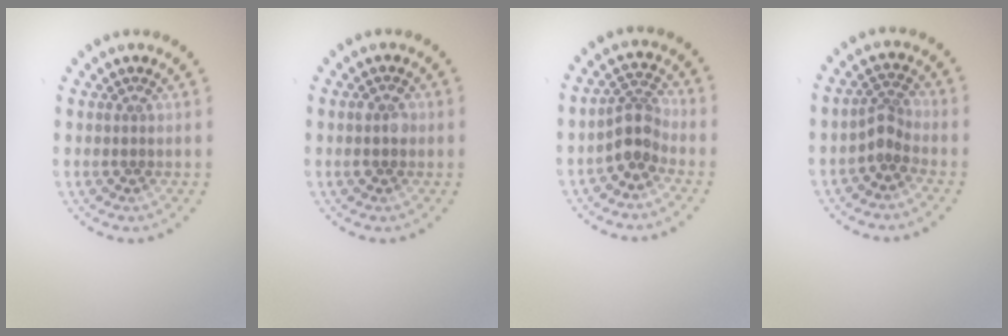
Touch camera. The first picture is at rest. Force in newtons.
{"total": 1.5, "press": 1.4, "slide": 0.2}
{"total": 2.7, "press": 2.1, "slide": 1.7}
{"total": 2.0, "press": 1.4, "slide": 1.4}